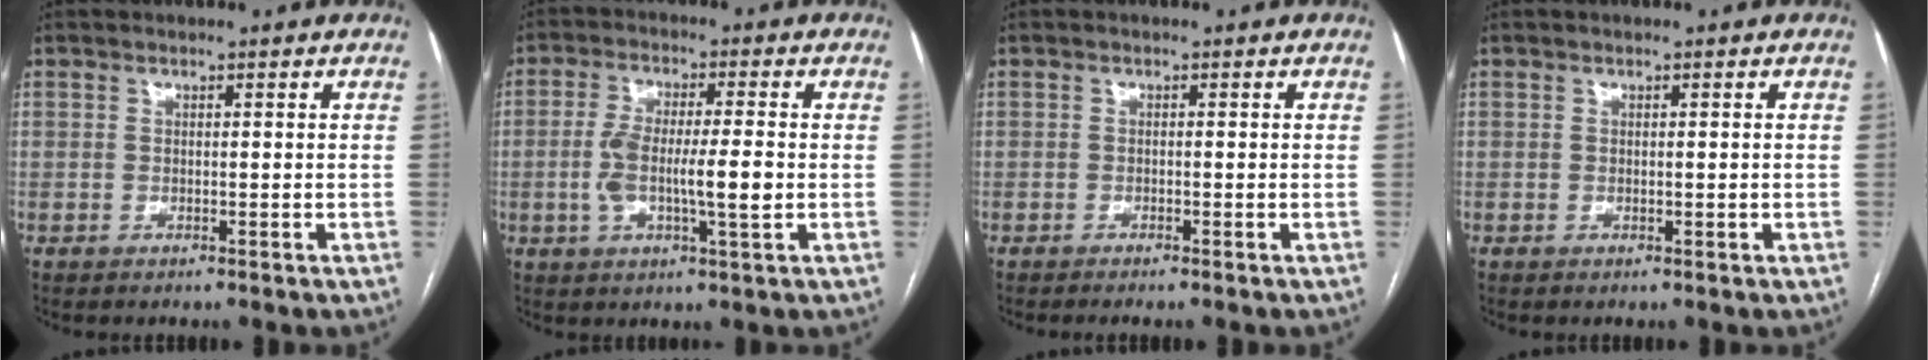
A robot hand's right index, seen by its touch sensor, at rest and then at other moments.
{"total": 8.8, "force": [-1.1, 1.3, 8.6], "torque": [-0.161, 0.006, -0.021]}
{"total": 1.4, "force": [-1.2, -0.2, 0.8], "torque": [-0.011, 0.000, -0.016]}
{"total": 0.6, "force": [-0.1, 0.2, 0.6], "torque": [-0.011, -0.002, 0.000]}